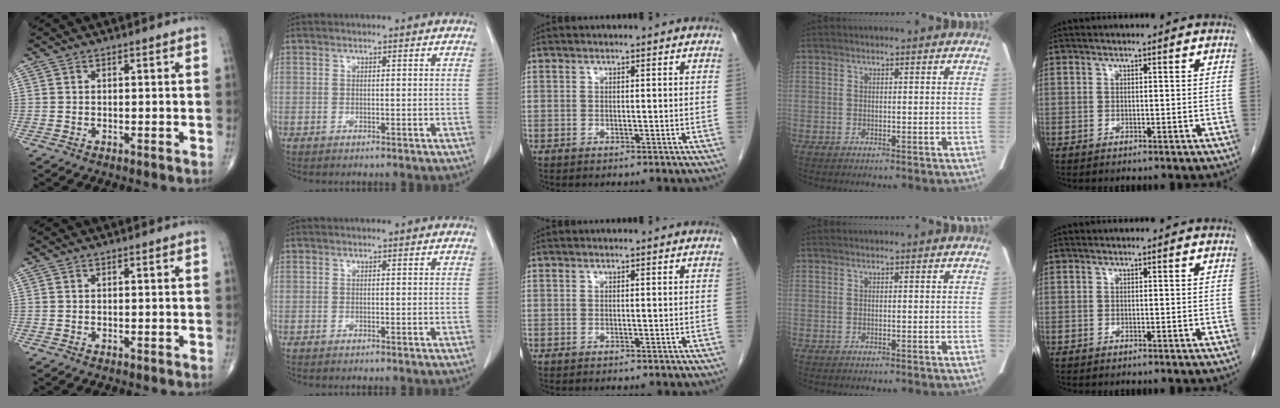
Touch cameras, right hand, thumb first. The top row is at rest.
{}